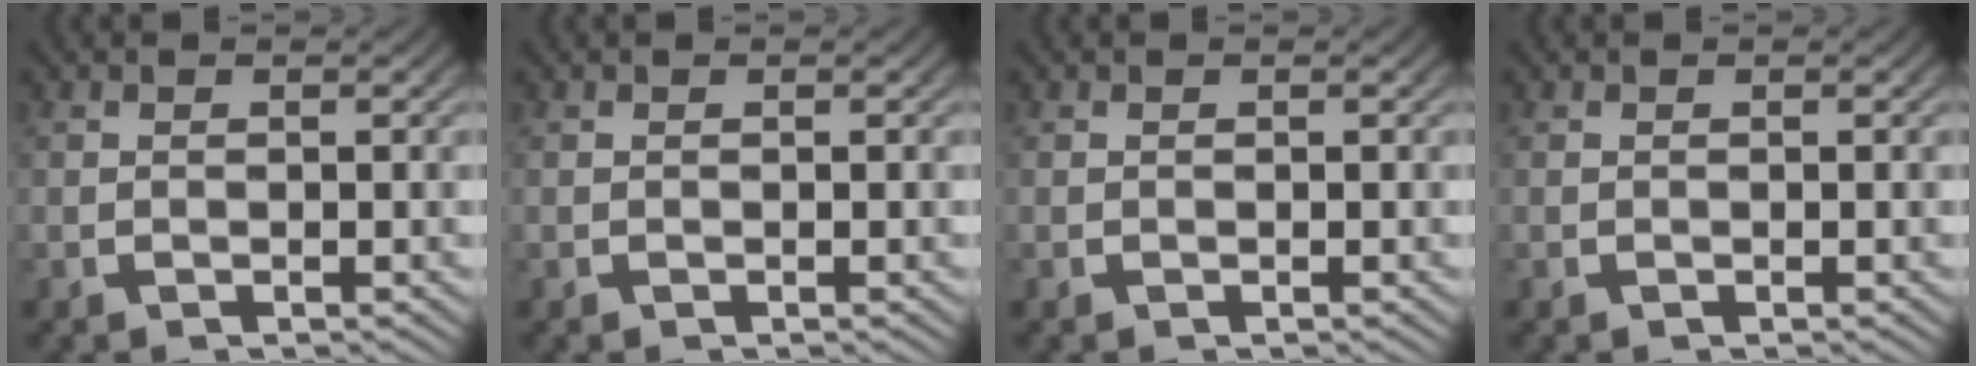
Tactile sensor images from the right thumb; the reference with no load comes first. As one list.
[{"total": 0.0}, {"total": 0.0}, {"total": 0.0}]